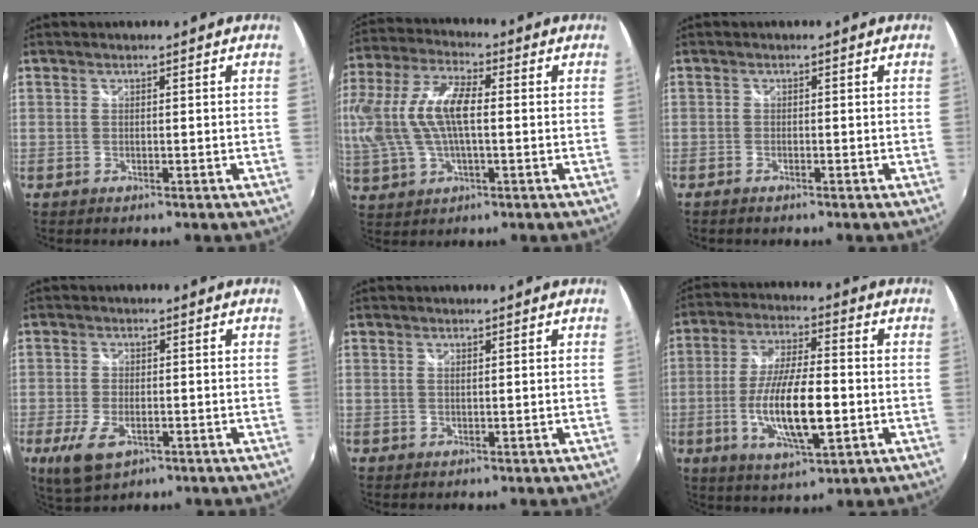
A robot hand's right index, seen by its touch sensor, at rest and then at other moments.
{"total": 15.5, "force": [0.5, 6.7, 14.0], "torque": [-0.281, 0.007, 0.008]}
{"total": 1.1, "force": [-1.0, 0.4, 0.5], "torque": [-0.014, -0.003, -0.021]}
{"total": 7.4, "force": [-3.2, 3.7, 5.5], "torque": [-0.127, -0.017, -0.054]}
{"total": 0.7, "force": [0.3, 0.3, 0.5], "torque": [-0.010, 0.001, 0.004]}
{"total": 14.0, "force": [-3.2, 3.9, 13.0], "torque": [-0.253, -0.012, -0.053]}